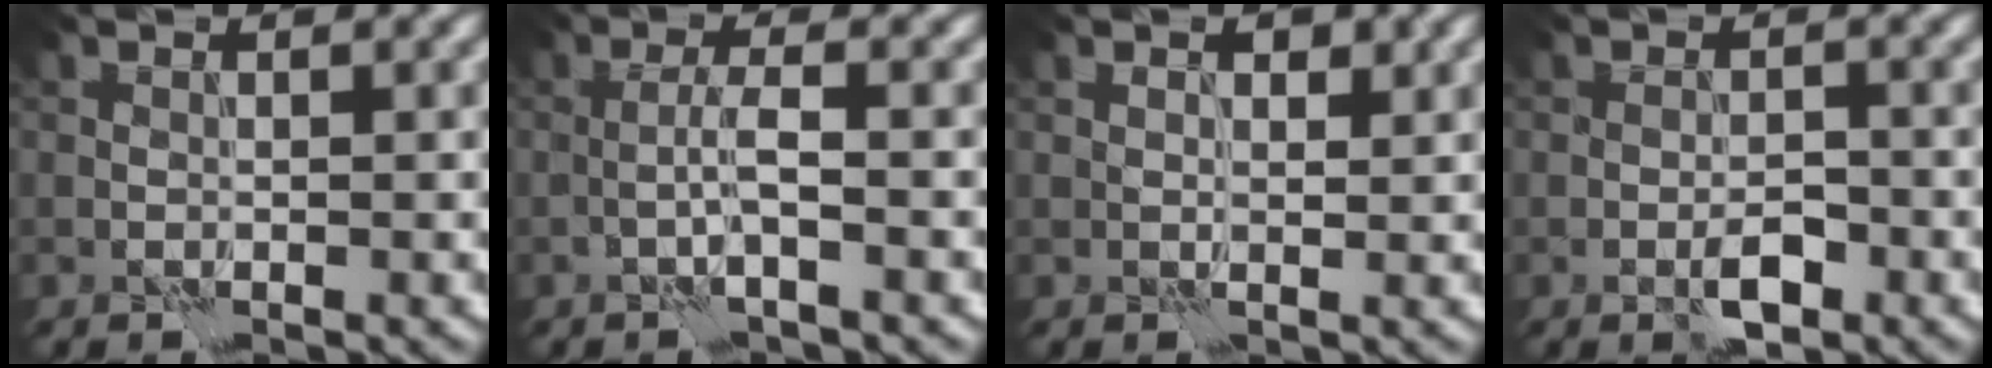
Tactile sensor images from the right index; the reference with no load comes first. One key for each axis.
{"total": 2.1, "fx": -0.6, "fy": 0.1, "fz": 2.1, "tx": -0.041, "ty": 0.006, "tz": -0.016}
{"total": 1.9, "fx": 0.9, "fy": 1.0, "fz": 1.4, "tx": -0.013, "ty": -0.005, "tz": 0.014}
{"total": 2.4, "fx": -1.3, "fy": 0.9, "fz": 1.9, "tx": -0.032, "ty": 0.002, "tz": -0.023}